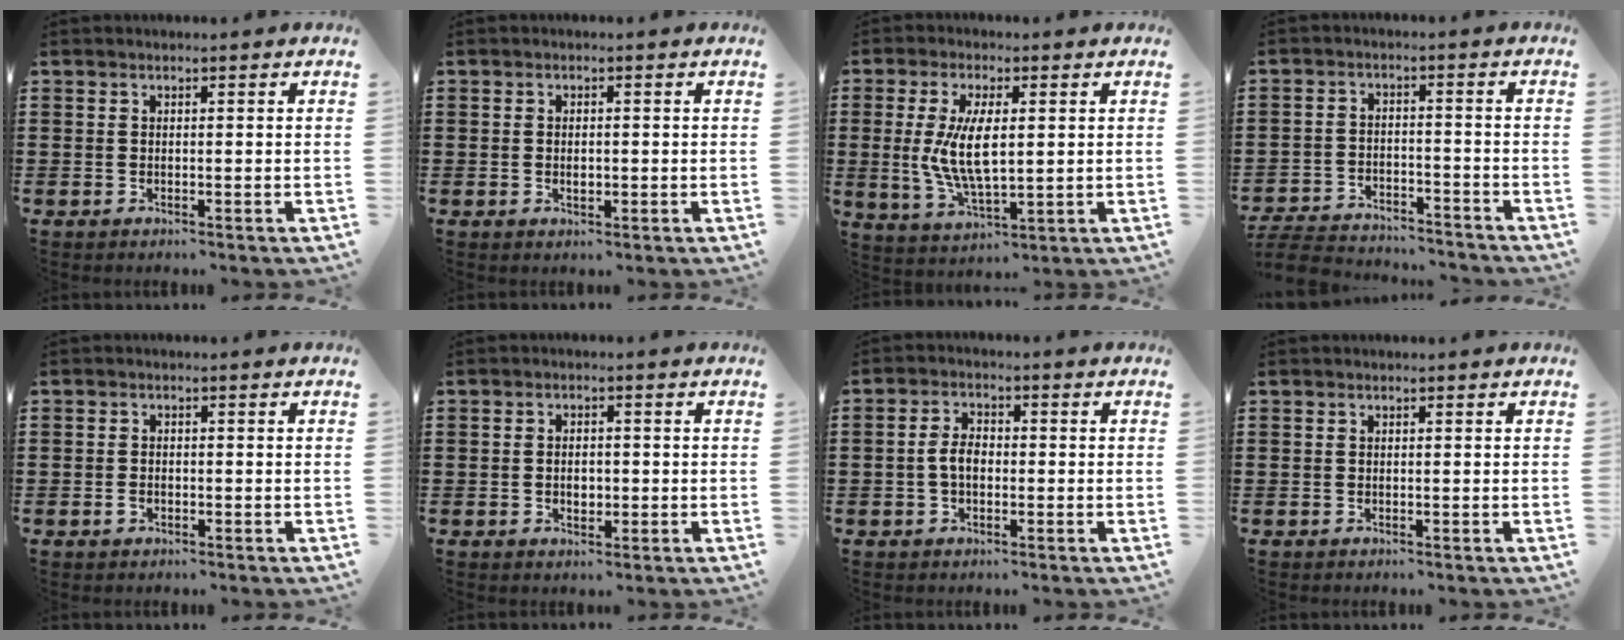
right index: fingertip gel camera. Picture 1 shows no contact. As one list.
[{"total": 1.8, "force": [-0.1, 0.9, 1.6], "torque": [-0.029, 0.003, -0.003]}, {"total": 8.7, "force": [0.6, 3.7, 7.9], "torque": [-0.160, 0.000, 0.005]}, {"total": 5.0, "force": [-4.9, 0.7, 0.8], "torque": [-0.033, 0.001, -0.104]}, {"total": 1.4, "force": [-0.6, 0.8, 0.9], "torque": [-0.027, -0.004, -0.014]}, {"total": 2.7, "force": [-0.3, 1.6, 2.2], "torque": [-0.033, 0.001, -0.008]}, {"total": 3.7, "force": [-0.6, 2.1, 3.0], "torque": [-0.070, 0.001, -0.017]}, {"total": 0.0}]